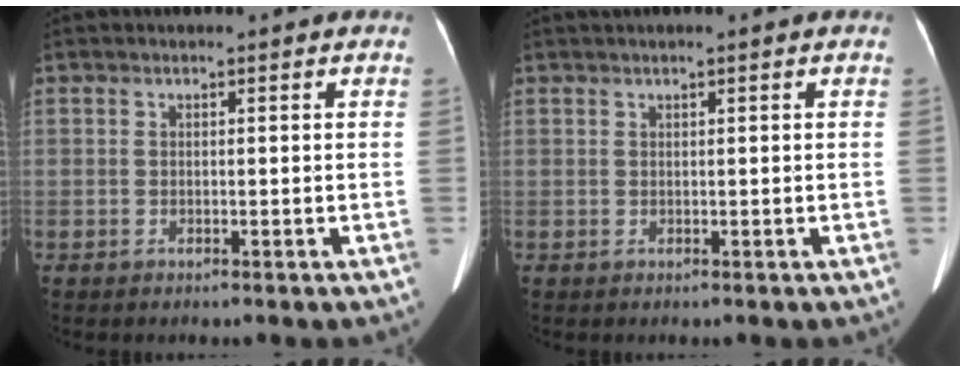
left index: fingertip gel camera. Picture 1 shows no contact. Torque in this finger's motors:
{"motor_torque": [-1.16, 0.78, -1.06, -0.05]}